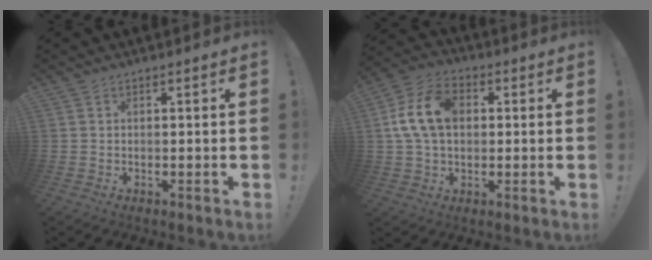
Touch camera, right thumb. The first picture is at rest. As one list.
[{"total": 14.3, "force": [2.3, 10.1, 9.9], "torque": [-0.186, 0.007, 0.044]}]